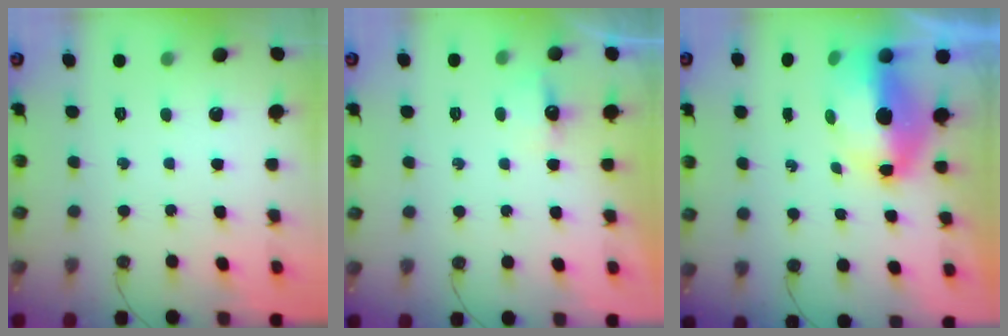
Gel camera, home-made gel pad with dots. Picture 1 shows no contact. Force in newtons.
{"total": 4.2, "press": 4.1, "slide": 0.6}
{"total": 8.8, "press": 8.6, "slide": 1.6}